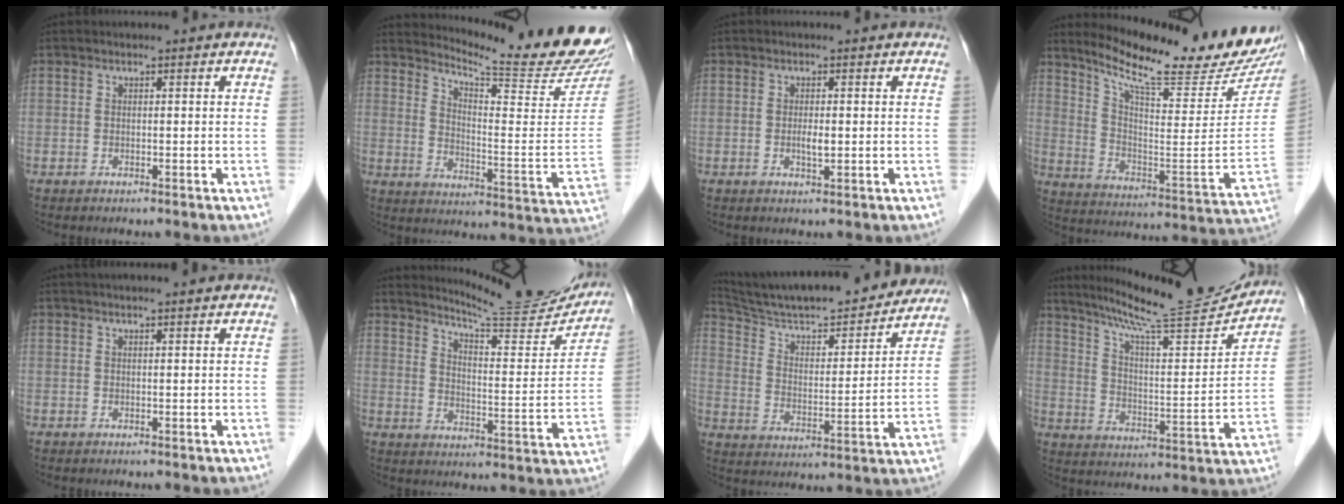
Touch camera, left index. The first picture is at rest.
{"total": 19.4, "force": [18.5, -0.7, 5.6], "torque": [-0.102, -0.129, 0.236]}
{"total": 1.6, "force": [-0.1, 0.4, 1.5], "torque": [-0.031, -0.002, 0.000]}
{"total": 22.6, "force": [19.7, 1.0, 11.0], "torque": [-0.181, -0.079, 0.282]}
{"total": 5.4, "force": [4.8, -0.1, 2.4], "torque": [-0.029, 0.032, 0.058]}
{"total": 18.3, "force": [17.3, 1.1, 5.7], "torque": [-0.085, -0.066, 0.222]}
{"total": 24.6, "force": [22.4, 3.1, 9.8], "torque": [-0.163, -0.016, 0.325]}
{"total": 19.1, "force": [17.7, 0.3, 7.3], "torque": [-0.124, -0.037, 0.261]}